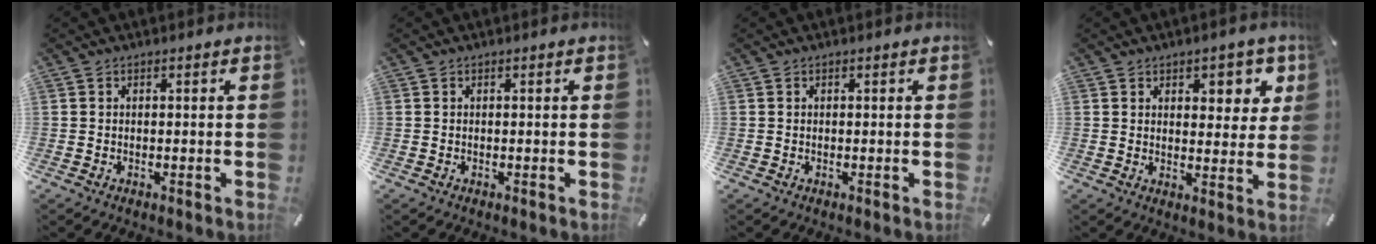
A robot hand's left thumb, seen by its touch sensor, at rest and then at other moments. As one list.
[{"total": 0.0}, {"total": 0.0}, {"total": 6.6, "force": [3.8, 4.2, 3.5], "torque": [-0.026, -0.021, 0.058]}]